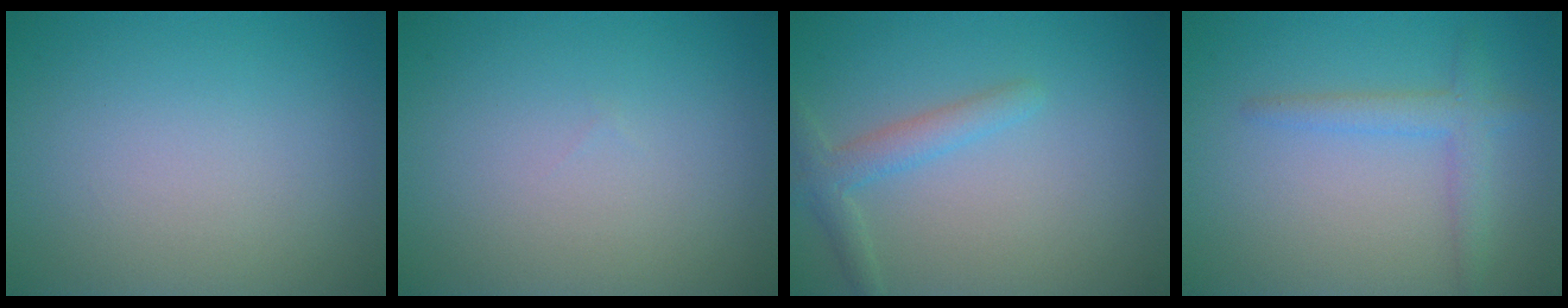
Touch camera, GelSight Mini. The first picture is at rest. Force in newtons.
{"total": 0.0}
{"total": 2.3, "press": 2.3, "slide": 0.1}
{"total": 2.3, "press": 2.3, "slide": 0.2}